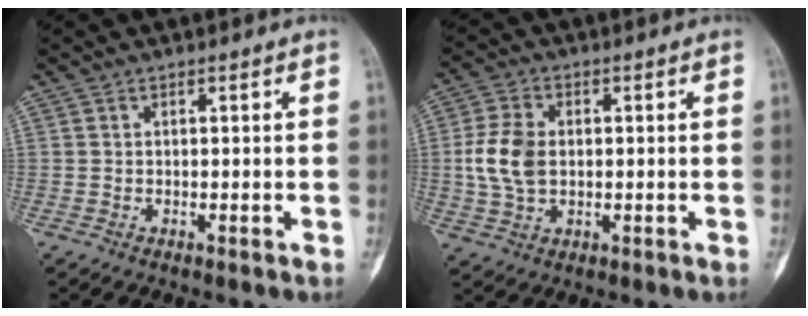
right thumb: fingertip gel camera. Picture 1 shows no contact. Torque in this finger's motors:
{"motor_torque": [0.05, 0.70, 0.08, 0.01, 0.06]}